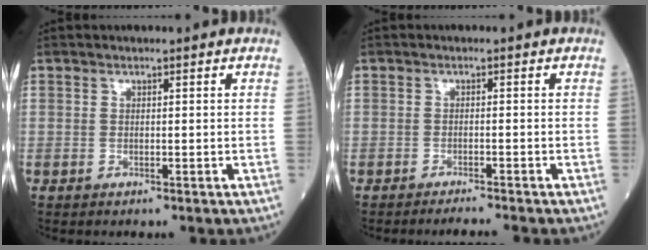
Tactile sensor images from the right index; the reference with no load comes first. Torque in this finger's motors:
{"motor_torque": [0.18, -0.18, -0.02, 0.00]}